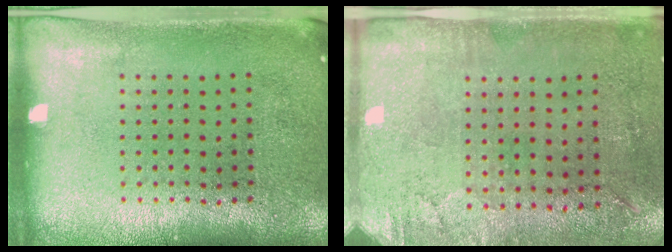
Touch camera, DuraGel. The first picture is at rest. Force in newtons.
{"total": 2.9, "press": 2.4, "slide": 1.7}